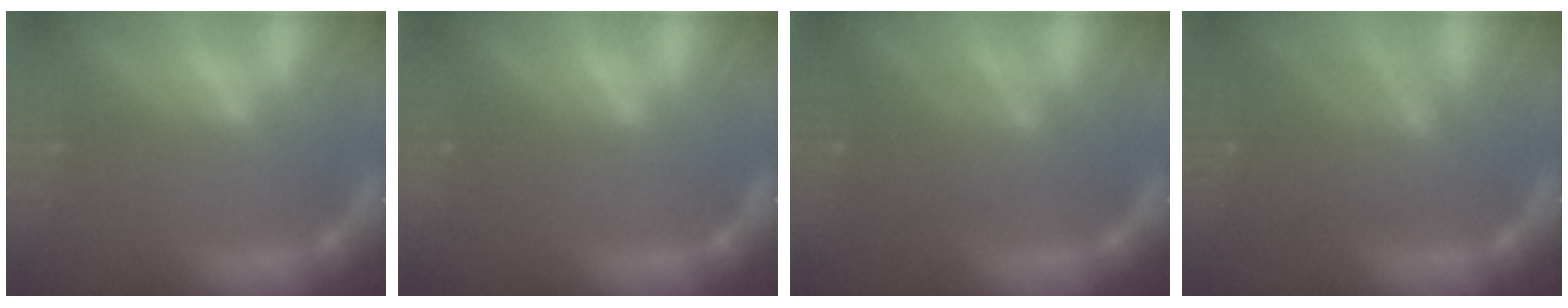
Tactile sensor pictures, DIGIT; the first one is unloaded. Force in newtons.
{"total": 1.4}
{"total": 5.1}
{"total": 6.6}